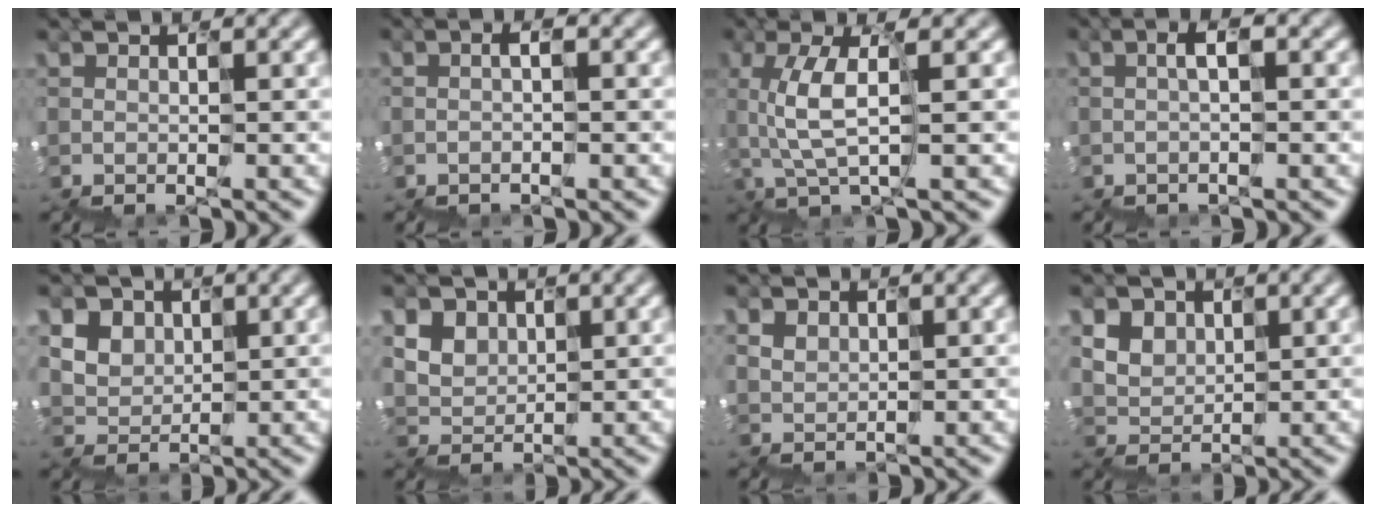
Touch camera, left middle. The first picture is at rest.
{"total": 0.6, "force": [-0.5, -0.2, -0.3], "torque": [-0.008, -0.006, -0.009]}
{"total": 1.8, "force": [-0.5, 0.2, 1.7], "torque": [-0.076, 0.002, -0.014]}
{"total": 0.0}
{"total": 4.7, "force": [3.1, 3.4, -0.7], "torque": [-0.020, 0.018, 0.043]}
{"total": 3.9, "force": [2.7, 2.6, -1.1], "torque": [-0.014, 0.016, 0.041]}
{"total": 1.9, "force": [1.1, 0.5, -1.5], "torque": [-0.002, 0.006, 0.026]}
{"total": 3.9, "force": [2.7, 2.6, -1.1], "torque": [-0.013, 0.015, 0.042]}